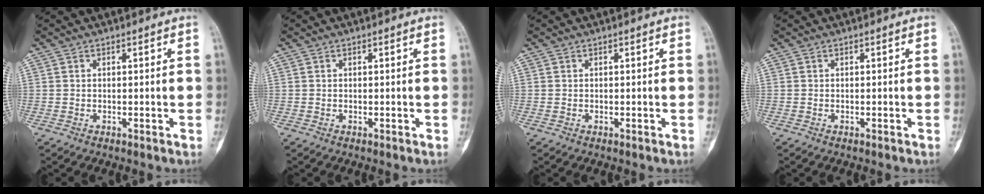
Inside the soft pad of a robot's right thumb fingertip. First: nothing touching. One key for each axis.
{"total": 0.0}
{"total": 0.0}
{"total": 0.0}